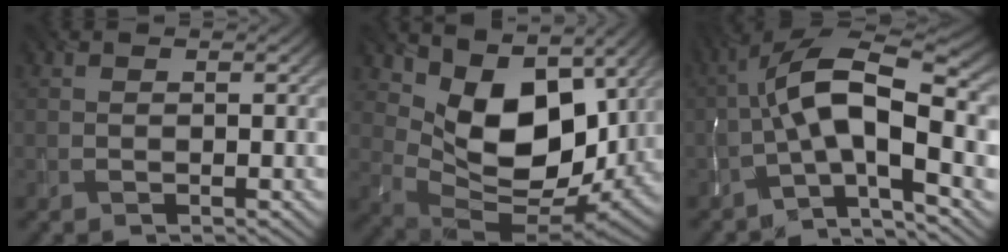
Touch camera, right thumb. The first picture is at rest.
{"total": 13.2, "force": [4.8, 8.0, 9.4], "torque": [-0.161, -0.014, 0.099]}
{"total": 12.9, "force": [-2.3, 4.5, 11.9], "torque": [-0.215, 0.017, -0.054]}